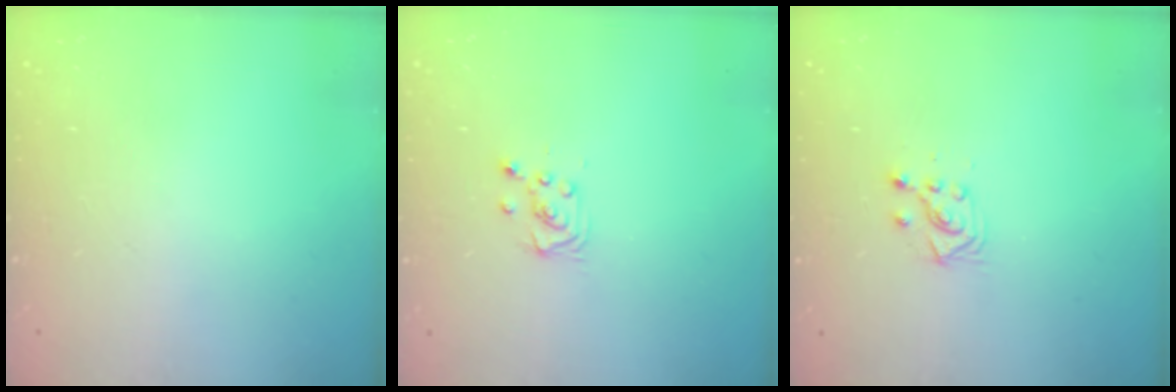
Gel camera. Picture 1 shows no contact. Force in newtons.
{"total": 3.4, "press": 3.4, "slide": 0.4}
{"total": 3.7, "press": 3.6, "slide": 0.9}